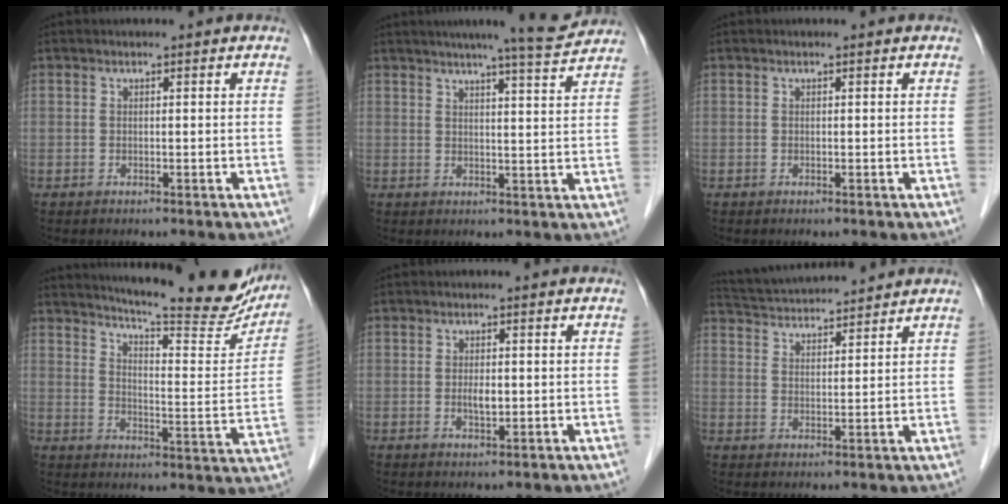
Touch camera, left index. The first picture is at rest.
{"total": 8.8, "force": [8.1, -0.7, 3.5], "torque": [-0.055, -0.004, 0.097]}
{"total": 0.0}
{"total": 23.2, "force": [20.7, 2.8, 10.1], "torque": [-0.143, -0.061, 0.257]}
{"total": 2.1, "force": [-0.1, 0.8, 1.9], "torque": [-0.038, -0.001, 0.000]}
{"total": 10.9, "force": [10.4, 0.5, 3.0], "torque": [-0.067, 0.030, 0.171]}